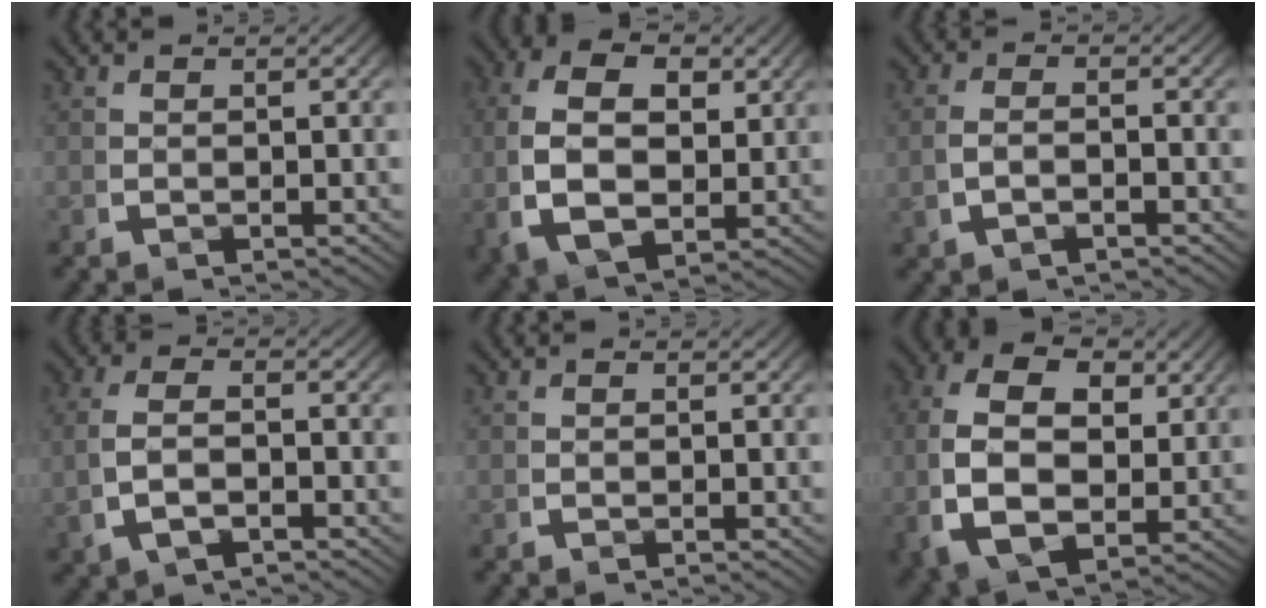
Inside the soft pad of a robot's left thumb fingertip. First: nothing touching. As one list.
[{"total": 9.6, "force": [0.6, 6.3, 7.2], "torque": [-0.169, -0.025, 0.030]}, {"total": 2.0, "force": [-0.4, 0.9, 1.7], "torque": [-0.043, 0.000, -0.004]}, {"total": 4.1, "force": [-0.6, 2.3, 3.4], "torque": [-0.083, -0.005, -0.003]}, {"total": 0.0}, {"total": 10.8, "force": [0.5, 7.2, 8.0], "torque": [-0.191, -0.031, 0.030]}]